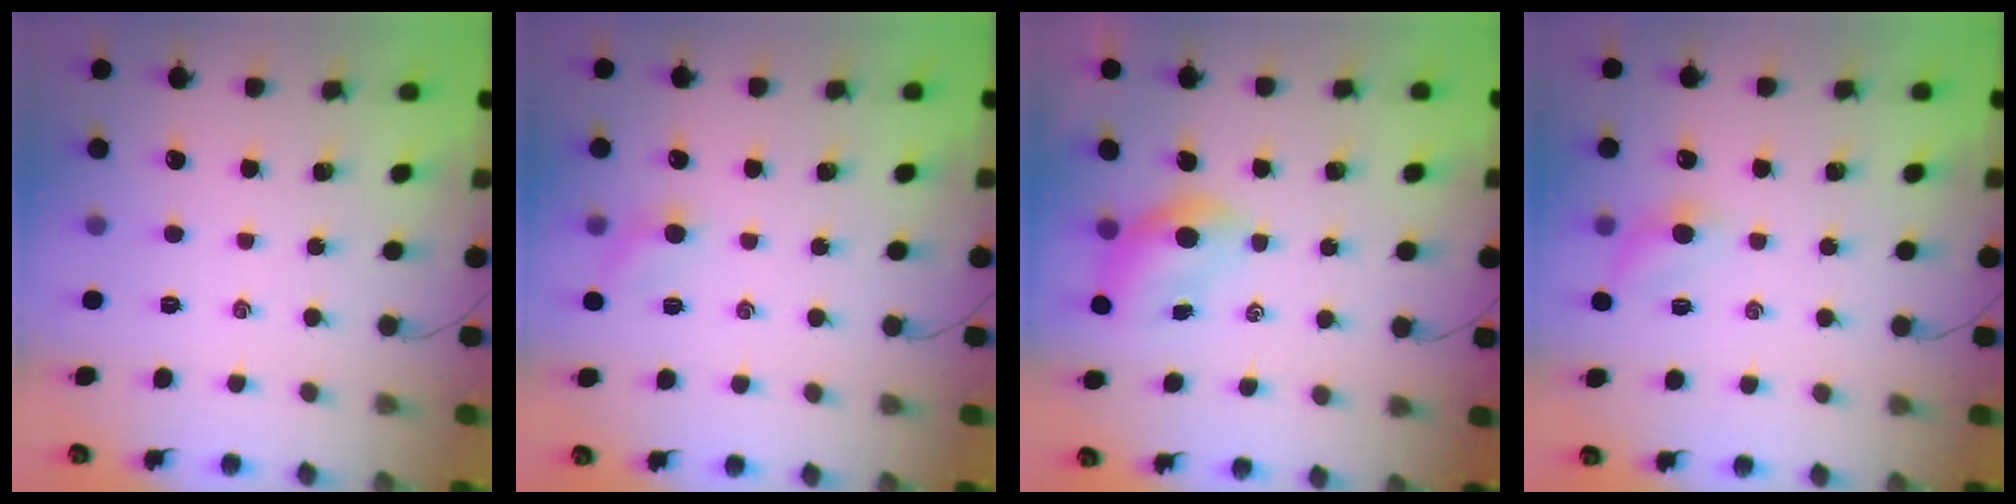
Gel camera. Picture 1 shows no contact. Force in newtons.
{"total": 6.1, "press": 5.9, "slide": 1.3}
{"total": 5.7, "press": 5.6, "slide": 0.9}
{"total": 5.0, "press": 4.8, "slide": 1.3}